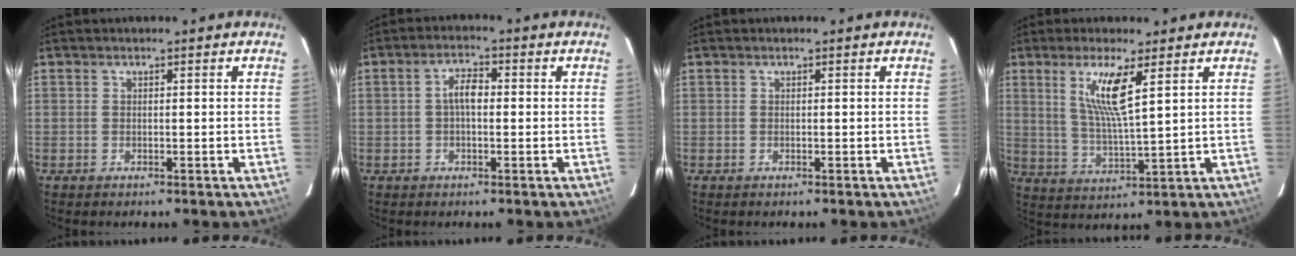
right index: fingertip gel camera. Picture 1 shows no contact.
{"total": 3.7, "force": [-0.1, 1.7, 3.2], "torque": [-0.062, 0.013, -0.002]}
{"total": 0.0}
{"total": 8.6, "force": [4.0, 0.5, 7.6], "torque": [-0.147, -0.012, 0.079]}